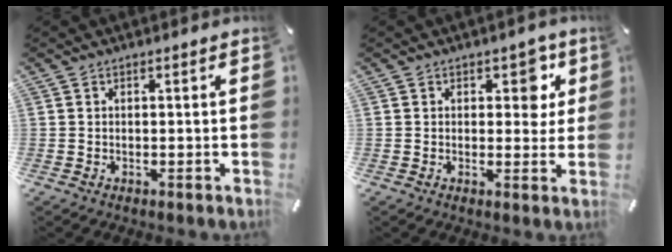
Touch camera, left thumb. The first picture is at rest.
{"total": 6.3, "force": [2.5, 4.0, 4.2], "torque": [-0.028, -0.011, 0.031]}